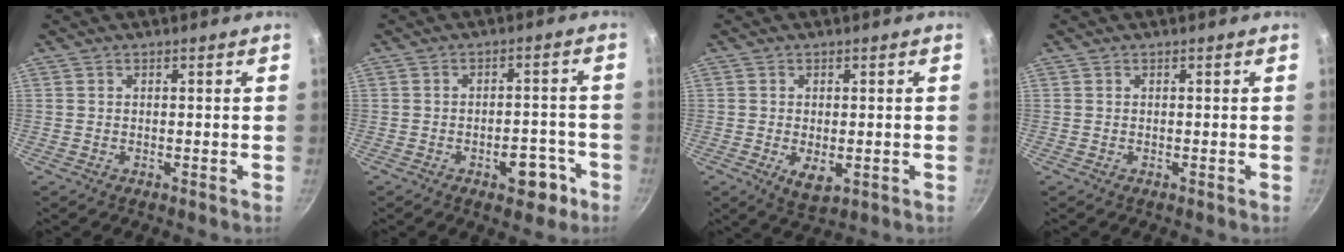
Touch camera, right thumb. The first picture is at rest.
{"total": 6.8, "force": [-3.5, 3.5, 4.6], "torque": [-0.034, 0.027, -0.038]}
{"total": 4.8, "force": [-1.1, 2.6, 3.9], "torque": [-0.059, -0.014, -0.009]}
{"total": 0.0}